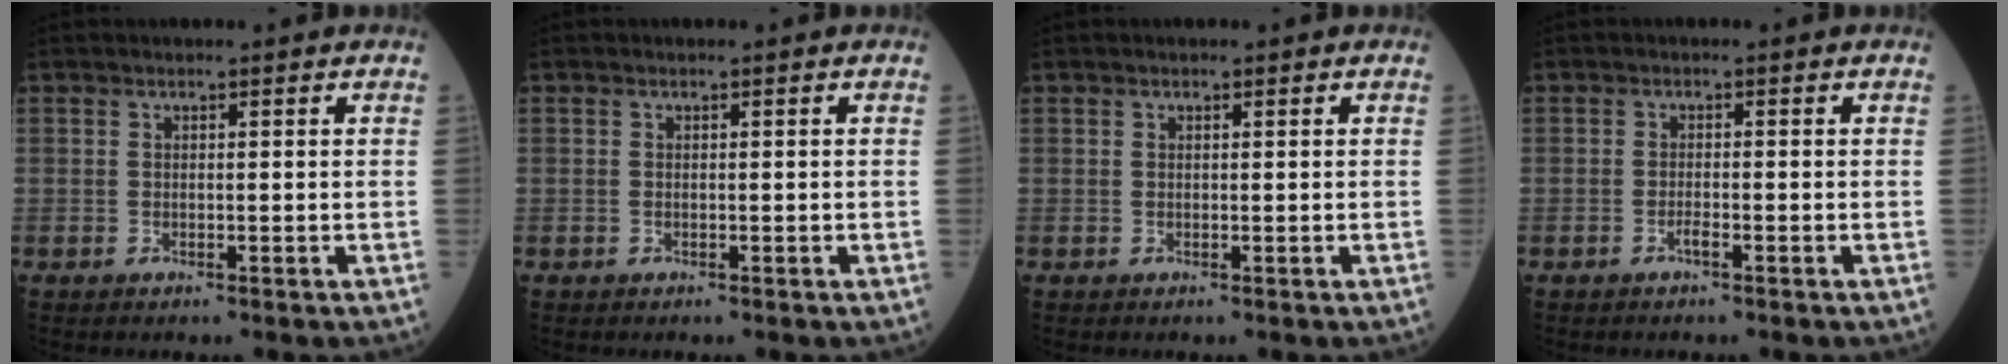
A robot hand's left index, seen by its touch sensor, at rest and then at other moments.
{"total": 0.0}
{"total": 0.0}
{"total": 1.0, "force": [-0.7, 0.0, 0.8], "torque": [-0.015, 0.002, -0.010]}